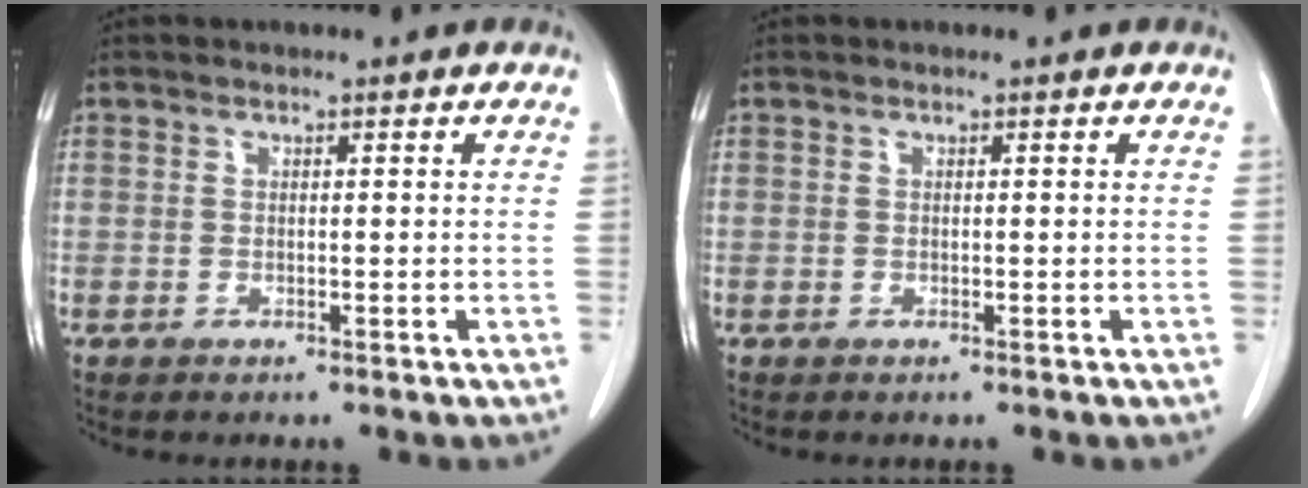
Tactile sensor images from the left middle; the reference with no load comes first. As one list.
[{"total": 0.0}]